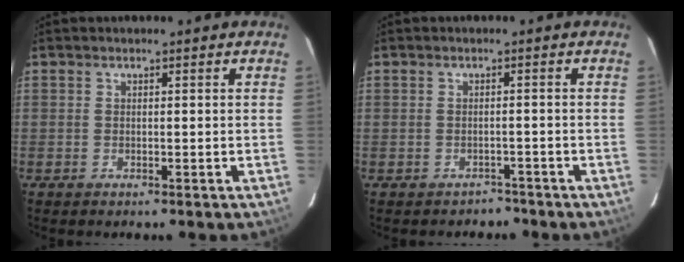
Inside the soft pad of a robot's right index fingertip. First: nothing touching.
{"total": 2.6, "force": [-2.1, 1.5, -0.5], "torque": [0.009, 0.017, -0.024]}